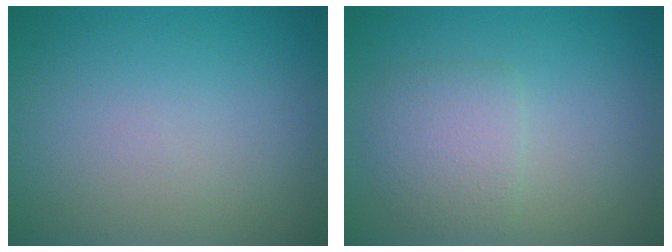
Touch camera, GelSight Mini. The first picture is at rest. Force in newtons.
{"total": 2.8, "press": 2.8, "slide": 0.1}